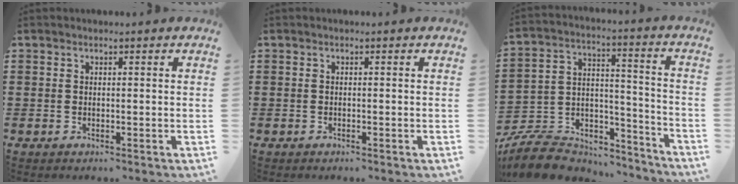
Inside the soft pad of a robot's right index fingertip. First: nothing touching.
{"total": 0.0}
{"total": 9.7, "force": [-8.6, 3.7, 2.7], "torque": [-0.062, 0.019, -0.167]}